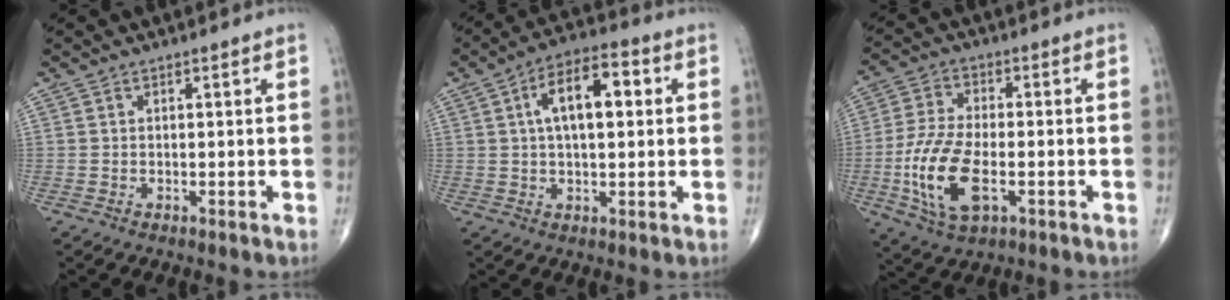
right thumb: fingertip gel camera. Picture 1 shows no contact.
{"total": 11.3, "force": [2.4, 5.3, 9.7], "torque": [-0.152, 0.020, 0.032]}
{"total": 13.6, "force": [-3.5, 6.4, 11.5], "torque": [-0.242, 0.006, -0.062]}